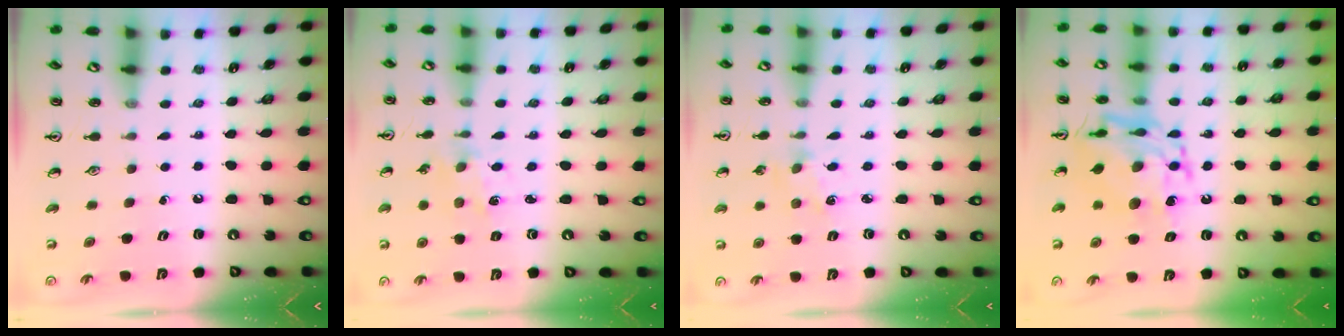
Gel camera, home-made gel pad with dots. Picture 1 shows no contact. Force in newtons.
{"total": 1.5, "press": 1.5, "slide": 0.1}
{"total": 1.8, "press": 1.7, "slide": 0.4}
{"total": 14.0, "press": 14.0, "slide": 1.2}